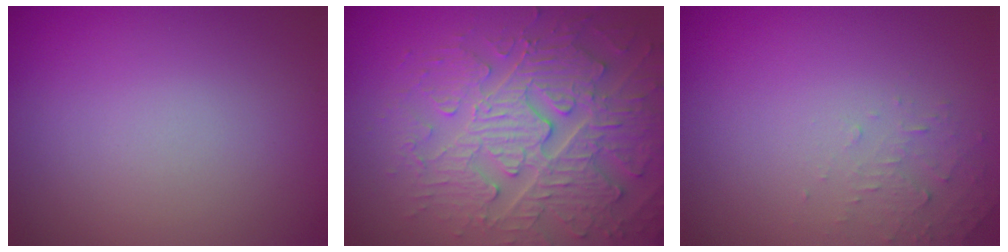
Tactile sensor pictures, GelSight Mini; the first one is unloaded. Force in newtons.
{"total": 6.8, "press": 5.8, "slide": 3.6}
{"total": 1.4, "press": 1.4, "slide": 0.2}